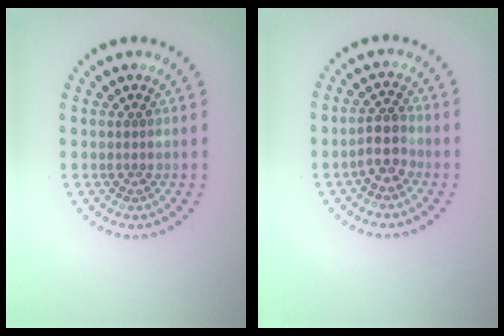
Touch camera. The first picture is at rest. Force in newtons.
{"total": 2.5, "press": 2.2, "slide": 1.2}